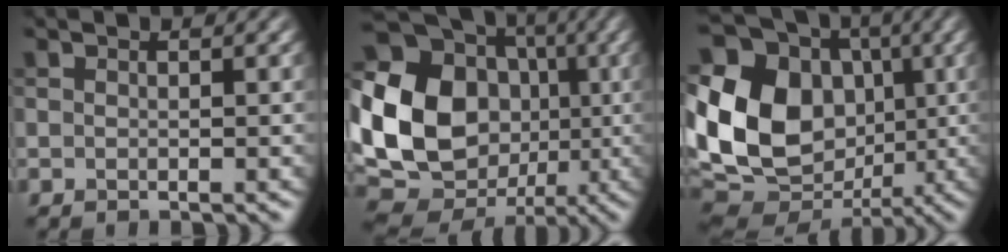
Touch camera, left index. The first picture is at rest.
{"total": 22.4, "force": [-0.6, 19.4, 11.2], "torque": [-0.256, 0.021, -0.048]}
{"total": 16.8, "force": [-0.5, 13.5, 10.0], "torque": [-0.235, 0.010, 0.001]}